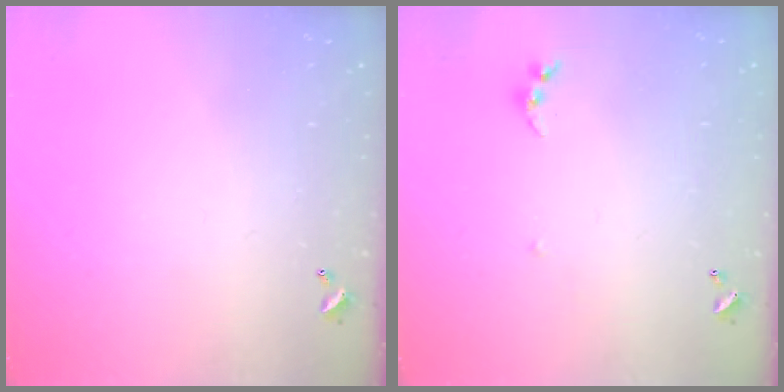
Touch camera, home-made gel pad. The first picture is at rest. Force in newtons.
{"total": 5.0, "press": 5.0, "slide": 0.6}